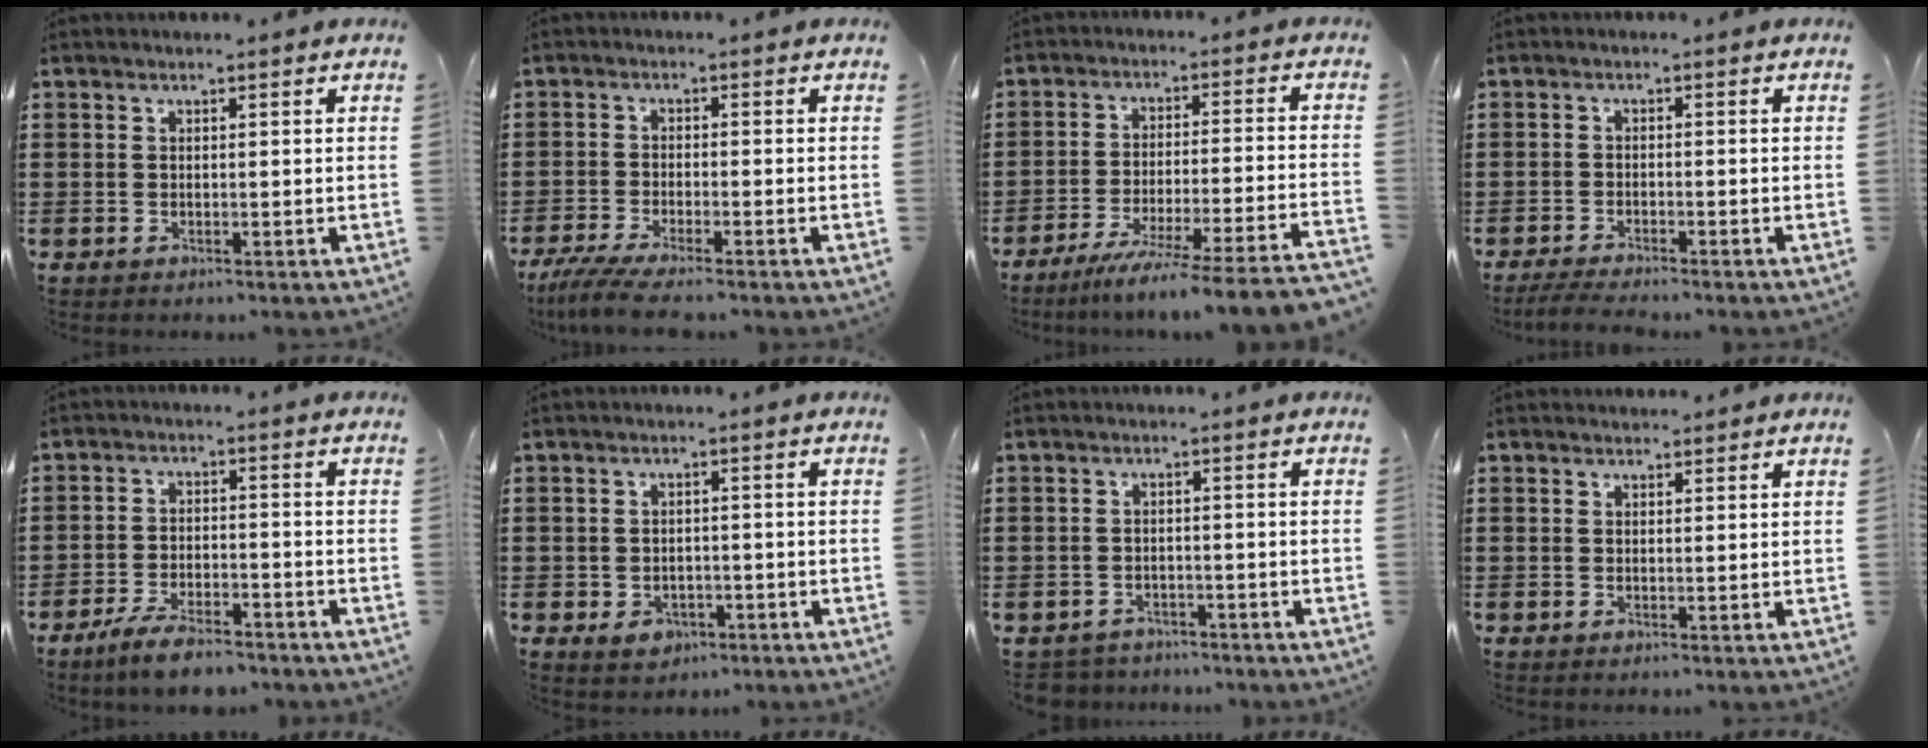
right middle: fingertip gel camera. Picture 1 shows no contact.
{"total": 4.1, "force": [-3.5, -0.1, 2.1], "torque": [-0.056, -0.019, -0.072]}
{"total": 7.6, "force": [-6.6, -1.1, 3.6], "torque": [-0.054, -0.015, -0.129]}
{"total": 2.5, "force": [-2.4, 0.0, 0.8], "torque": [-0.020, 0.000, -0.050]}
{"total": 5.3, "force": [-4.5, 1.0, 2.6], "torque": [-0.055, 0.000, -0.089]}
{"total": 2.2, "force": [-1.3, 1.6, 0.9], "torque": [-0.021, 0.001, -0.028]}
{"total": 2.2, "force": [-2.2, 0.5, -0.3], "torque": [-0.004, 0.001, -0.050]}
{"total": 1.1, "force": [1.1, 0.3, 0.0], "torque": [0.005, -0.002, 0.019]}